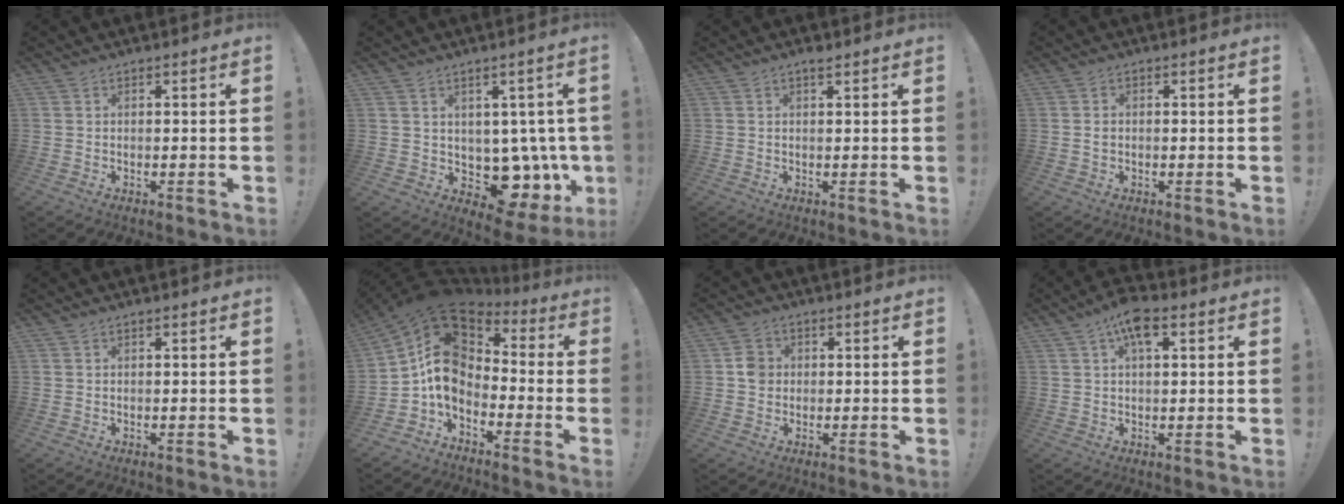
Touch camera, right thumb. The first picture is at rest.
{"total": 9.4, "force": [-0.8, 7.2, 5.9], "torque": [-0.058, -0.011, 0.004]}
{"total": 1.3, "force": [1.0, 0.1, 0.8], "torque": [-0.004, -0.005, 0.015]}
{"total": 1.0, "force": [0.0, 0.9, 0.5], "torque": [-0.011, 0.006, 0.000]}
{"total": 0.0}
{"total": 13.8, "force": [1.5, 9.5, 9.9], "torque": [-0.174, -0.015, 0.023]}
{"total": 4.6, "force": [-0.1, 4.2, 1.9], "torque": [-0.021, 0.008, -0.002]}
{"total": 7.9, "force": [3.6, 3.6, 6.1], "torque": [-0.097, -0.005, 0.061]}